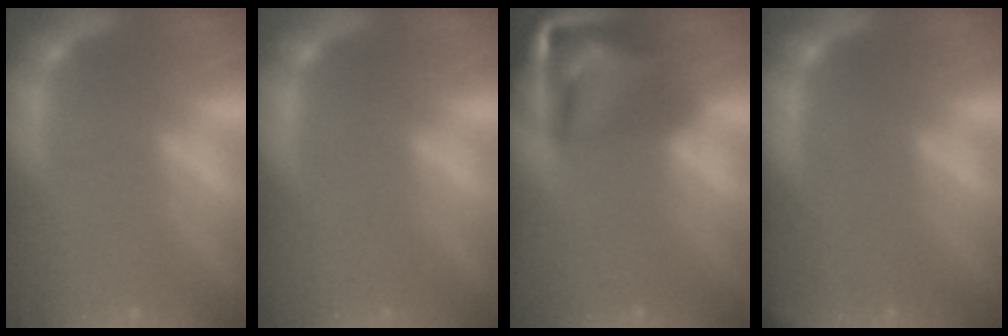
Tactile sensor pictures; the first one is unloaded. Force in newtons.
{"total": 0.0}
{"total": 9.5}
{"total": 2.4}